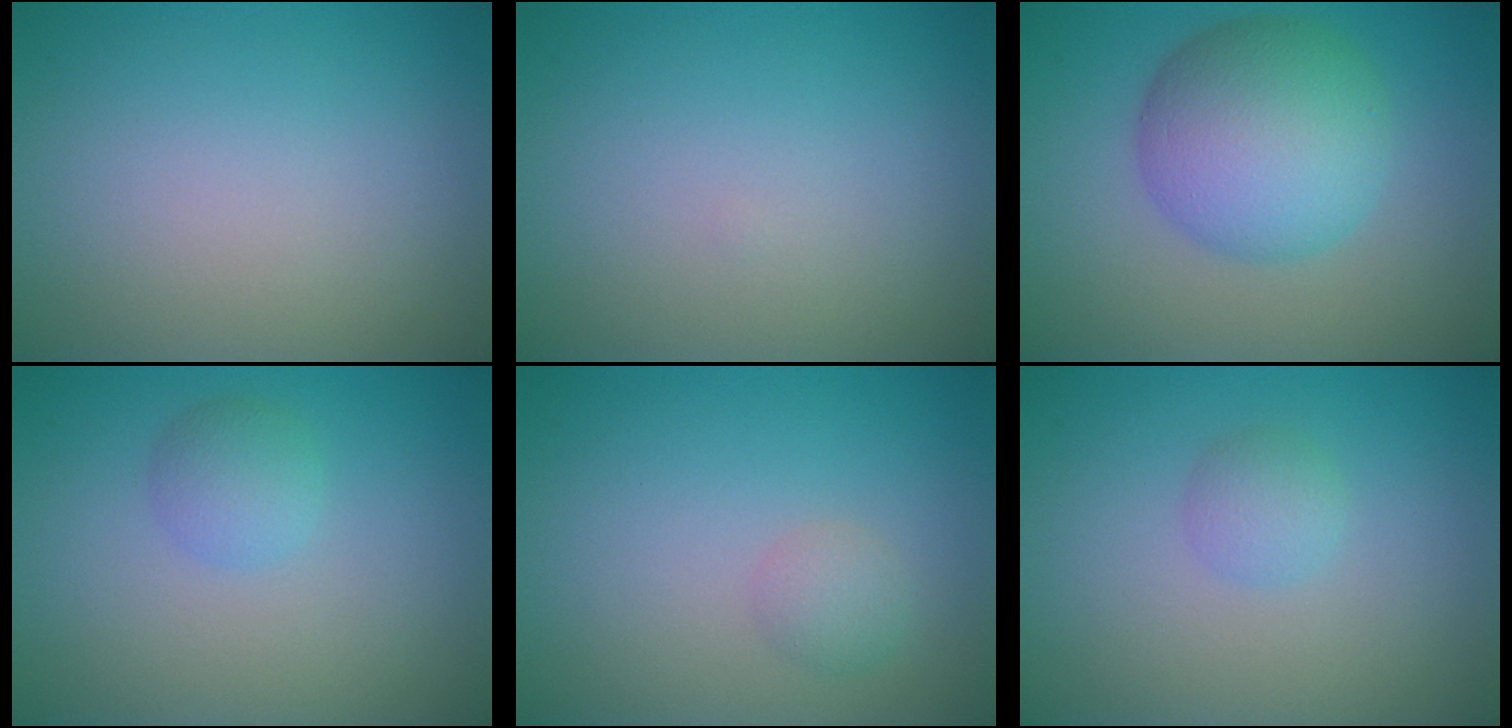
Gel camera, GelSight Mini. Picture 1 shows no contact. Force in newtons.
{"total": 0.0}
{"total": 7.9, "press": 7.9, "slide": 0.1}
{"total": 1.9, "press": 1.9, "slide": 0.1}
{"total": 1.3, "press": 1.3, "slide": 0.1}
{"total": 1.5, "press": 1.5, "slide": 0.1}